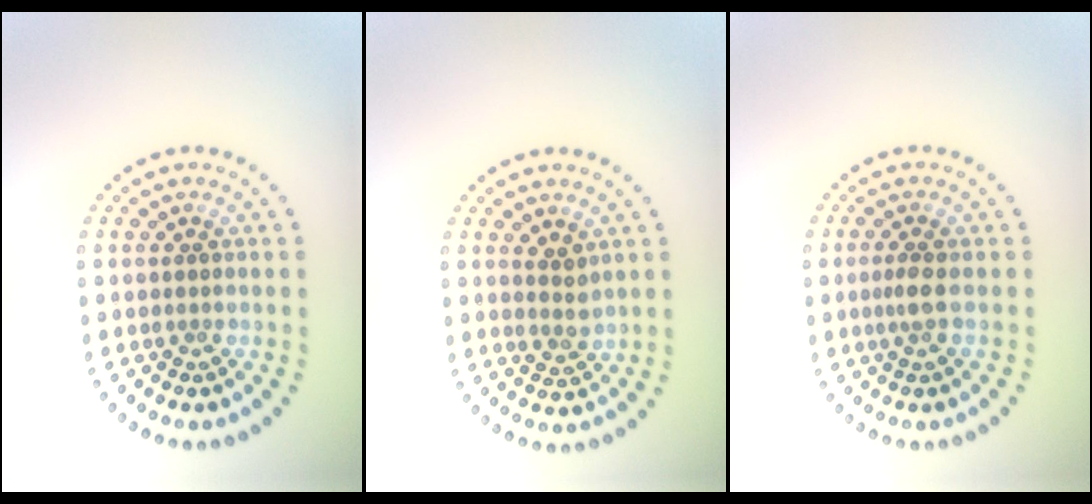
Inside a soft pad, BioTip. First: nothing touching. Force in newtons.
{"total": 1.5, "press": 1.3, "slide": 0.7}
{"total": 1.5, "press": 1.1, "slide": 0.9}